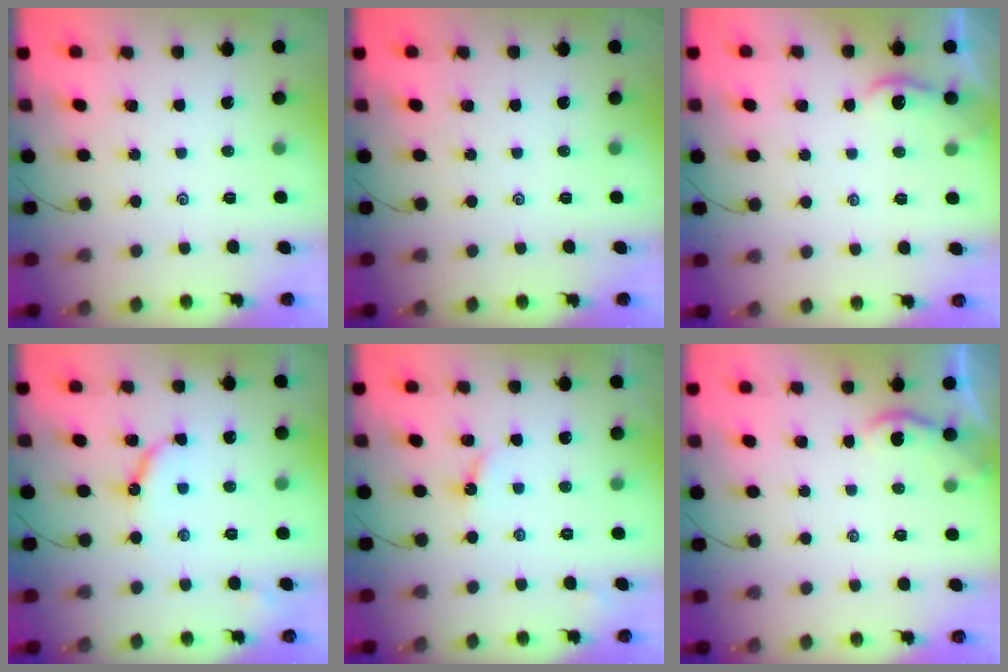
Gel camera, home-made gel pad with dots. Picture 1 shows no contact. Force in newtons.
{"total": 0.0}
{"total": 2.0, "press": 2.0, "slide": 0.1}
{"total": 7.7, "press": 7.6, "slide": 0.7}
{"total": 2.9, "press": 2.9, "slide": 0.2}
{"total": 1.8, "press": 1.7, "slide": 0.5}